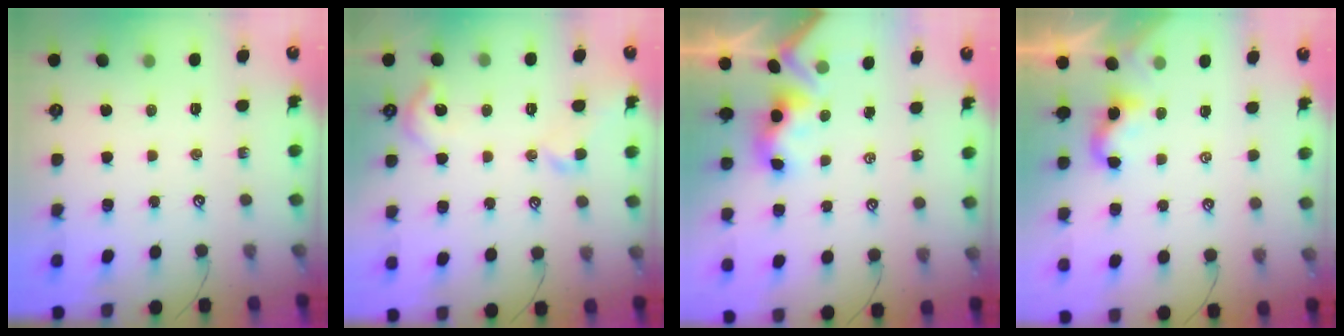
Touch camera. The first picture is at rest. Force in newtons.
{"total": 4.9, "press": 4.9, "slide": 0.8}
{"total": 3.5, "press": 3.5, "slide": 0.4}
{"total": 2.9, "press": 2.9, "slide": 0.2}